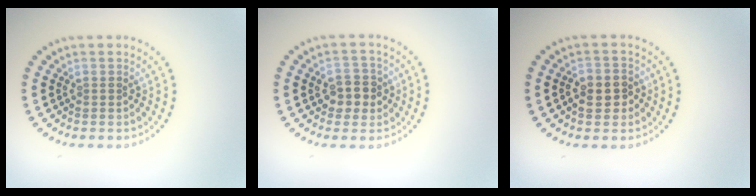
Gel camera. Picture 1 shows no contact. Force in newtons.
{"total": 2.8, "press": 2.8, "slide": 0.4}
{"total": 2.8, "press": 2.8, "slide": 0.6}